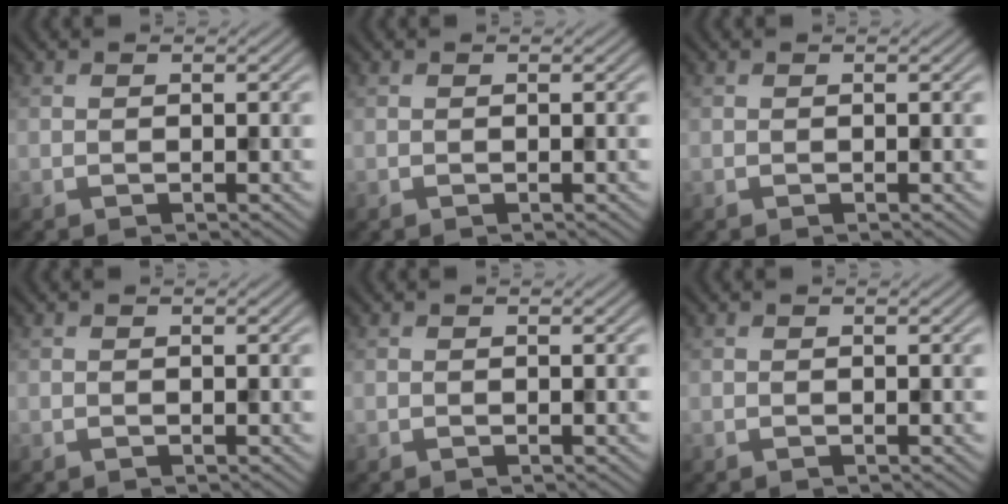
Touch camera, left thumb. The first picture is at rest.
{"total": 0.0}
{"total": 0.0}
{"total": 0.0}
{"total": 0.0}
{"total": 0.0}